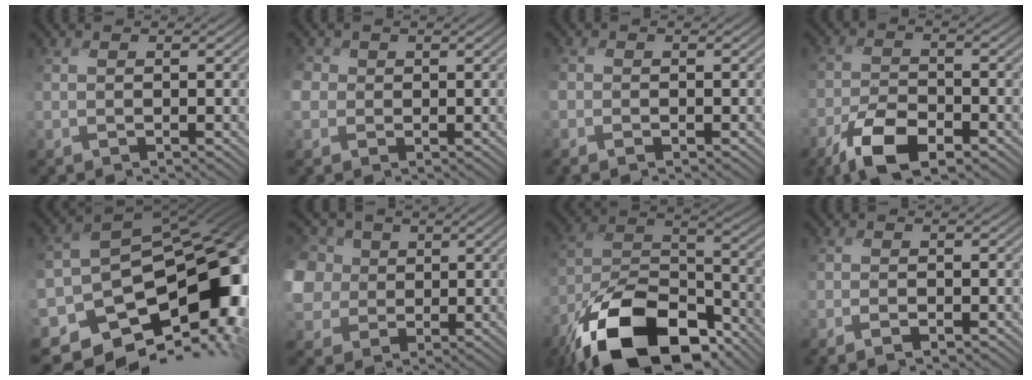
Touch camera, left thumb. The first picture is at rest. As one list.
[{"total": 3.9, "force": [-0.3, 3.7, 1.1], "torque": [-0.051, -0.004, -0.024]}, {"total": 0.7, "force": [-0.5, 0.4, 0.1], "torque": [-0.003, 0.001, -0.016]}, {"total": 7.3, "force": [-4.8, 2.8, 4.7], "torque": [-0.086, 0.001, -0.101]}, {"total": 15.5, "force": [-6.6, 10.8, 8.9], "torque": [-0.158, -0.014, -0.077]}, {"total": 8.4, "force": [0.4, 7.5, 3.7], "torque": [-0.145, -0.012, -0.008]}, {"total": 17.7, "force": [-12.0, 8.1, 10.2], "torque": [-0.208, -0.036, -0.199]}, {"total": 1.0, "force": [-0.8, -0.3, 0.4], "torque": [-0.004, 0.007, -0.021]}]